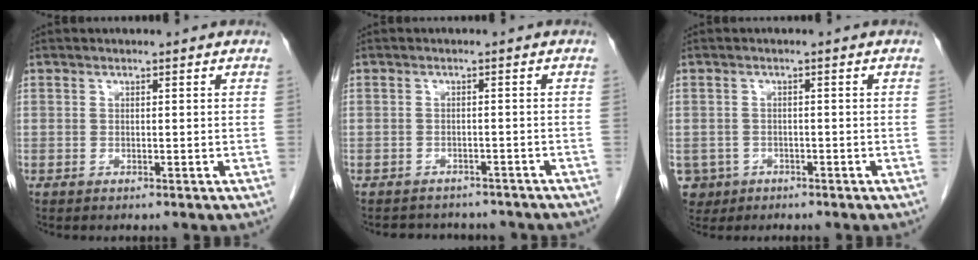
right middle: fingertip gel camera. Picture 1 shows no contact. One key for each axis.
{"total": 8.8, "fx": -7.8, "fy": 3.3, "fz": 2.2, "tx": -0.035, "ty": 0.007, "tz": -0.085}
{"total": 4.2, "fx": -2.1, "fy": 3.7, "fz": 0.4, "tx": -0.009, "ty": 0.006, "tz": -0.031}